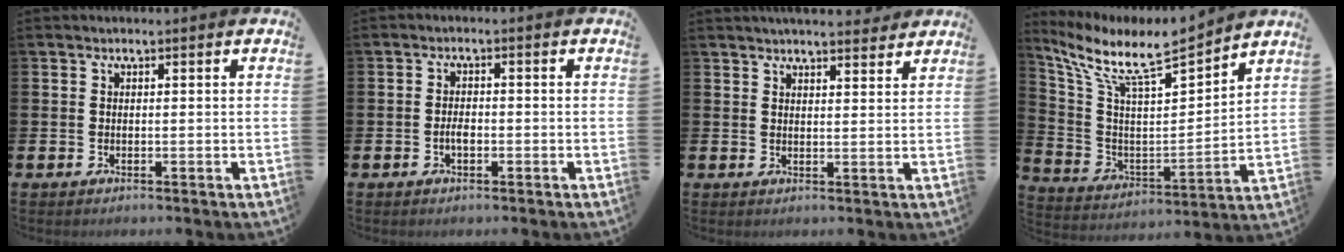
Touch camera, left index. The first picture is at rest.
{"total": 1.9, "force": [-0.6, 0.9, 1.5], "torque": [-0.028, 0.002, -0.012]}
{"total": 3.9, "force": [3.8, 0.2, 0.6], "torque": [-0.019, -0.014, 0.070]}
{"total": 10.1, "force": [8.7, 1.5, 4.9], "torque": [-0.138, -0.063, 0.144]}